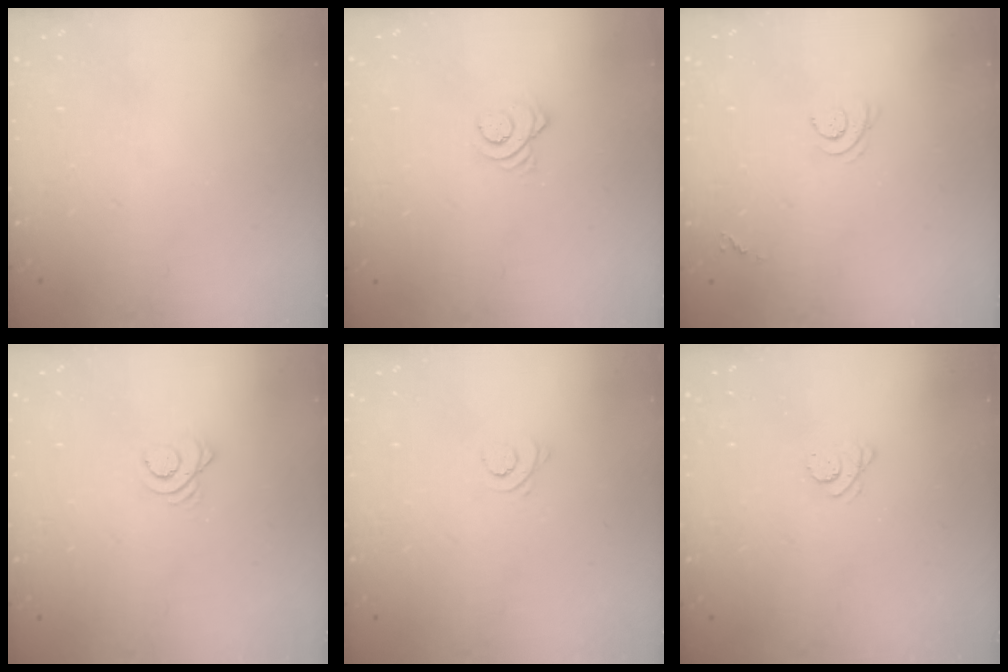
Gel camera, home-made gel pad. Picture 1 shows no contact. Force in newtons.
{"total": 3.3, "press": 3.3, "slide": 0.2}
{"total": 5.3, "press": 5.3, "slide": 0.7}
{"total": 2.9, "press": 2.9, "slide": 0.4}
{"total": 2.5, "press": 2.5, "slide": 0.3}
{"total": 2.9, "press": 2.9, "slide": 0.3}